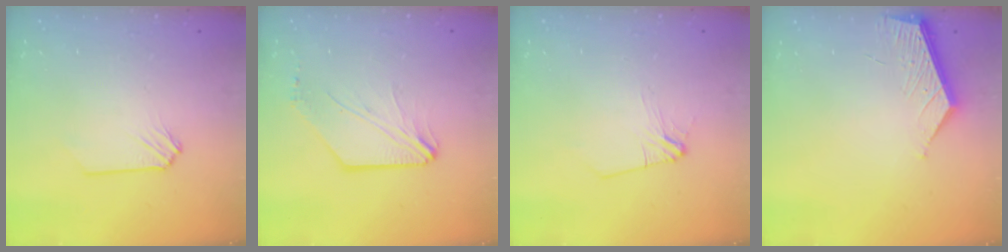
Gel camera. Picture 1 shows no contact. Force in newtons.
{"total": 2.6, "press": 2.6, "slide": 0.5}
{"total": 2.9, "press": 2.9, "slide": 0.4}
{"total": 5.0, "press": 4.9, "slide": 0.3}